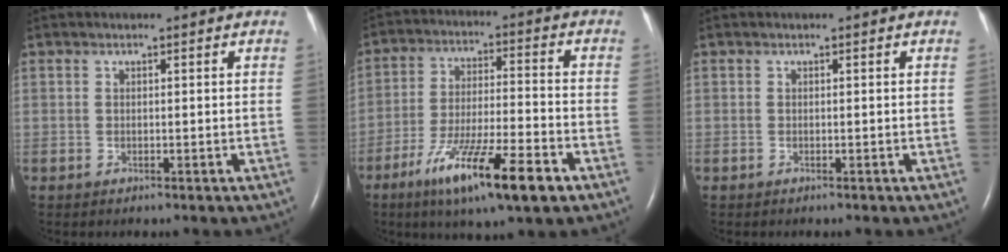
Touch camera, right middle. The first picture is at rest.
{"total": 14.9, "force": [-8.3, 1.6, 12.2], "torque": [-0.215, -0.027, -0.139]}
{"total": 0.0}